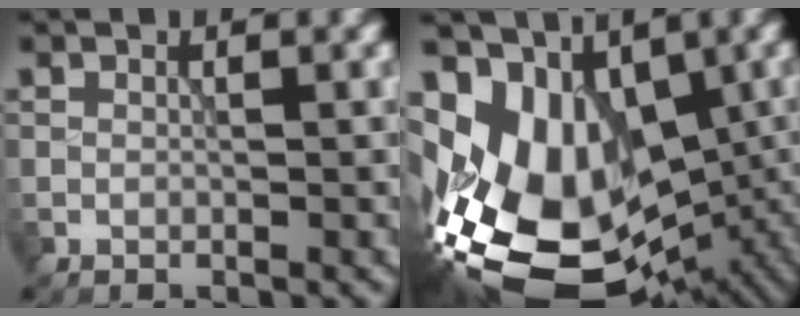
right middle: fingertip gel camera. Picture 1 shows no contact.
{"total": 15.0, "force": [-2.0, 10.3, 10.7], "torque": [-0.187, -0.017, -0.008]}